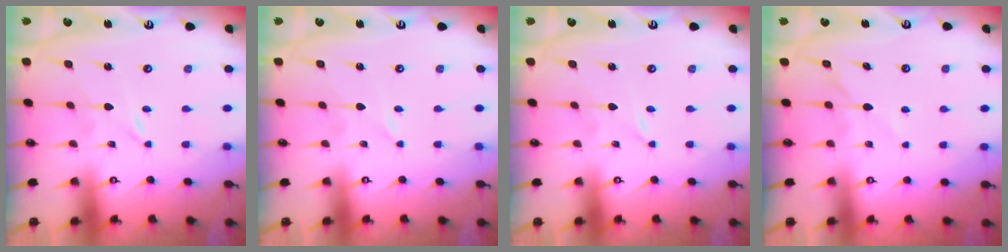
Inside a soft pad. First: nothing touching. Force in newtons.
{"total": 0.0}
{"total": 0.0}
{"total": 5.3, "press": 5.3, "slide": 0.4}